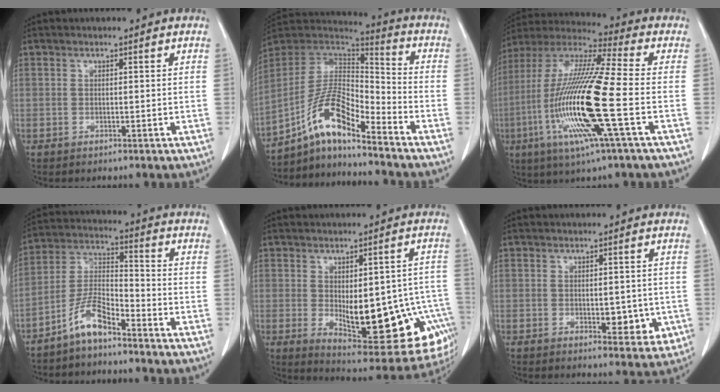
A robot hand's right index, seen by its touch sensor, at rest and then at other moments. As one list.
[{"total": 13.0, "force": [-8.6, 2.5, 9.4], "torque": [-0.187, 0.022, -0.159]}, {"total": 19.9, "force": [-5.1, 0.6, 19.2], "torque": [-0.409, -0.022, -0.106]}, {"total": 7.4, "force": [-5.5, 1.7, 4.7], "torque": [-0.108, 0.002, -0.116]}, {"total": 18.8, "force": [-4.3, 7.5, 16.7], "torque": [-0.155, 0.013, -0.030]}, {"total": 5.1, "force": [-1.1, 2.5, 4.4], "torque": [-0.045, -0.004, -0.006]}]